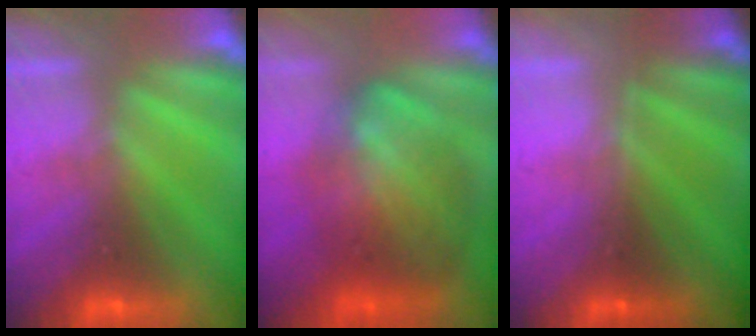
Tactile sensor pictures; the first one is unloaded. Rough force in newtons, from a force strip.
{"total": 8.7}
{"total": 1.6}